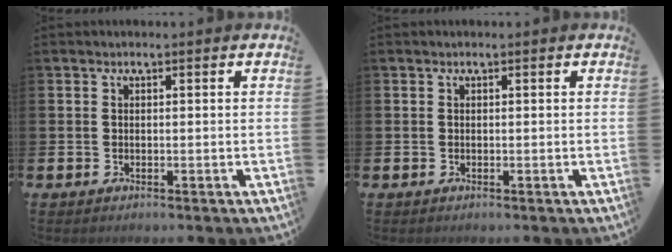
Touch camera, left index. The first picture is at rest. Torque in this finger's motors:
{"motor_torque": [-0.01, 0.00, 0.00, 0.00]}